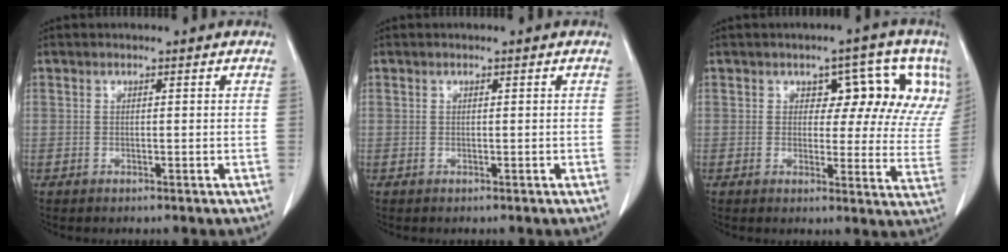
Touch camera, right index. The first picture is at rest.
{"total": 0.0}
{"total": 12.3, "force": [5.1, 6.3, 9.2], "torque": [-0.090, 0.013, 0.048]}